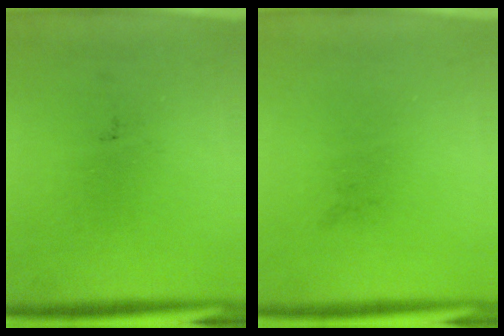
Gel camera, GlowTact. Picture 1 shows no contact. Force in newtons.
{"total": 0.0}